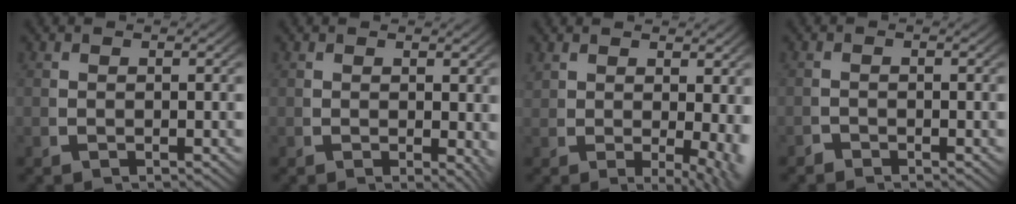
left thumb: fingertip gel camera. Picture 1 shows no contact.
{"total": 1.6, "force": [0.5, 0.8, 1.4], "torque": [-0.011, -0.008, 0.012]}
{"total": 3.5, "force": [0.2, 1.3, 3.3], "torque": [-0.045, -0.023, 0.020]}
{"total": 1.0, "force": [-1.0, 0.0, -0.2], "torque": [0.009, -0.006, -0.020]}